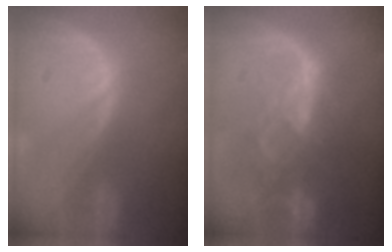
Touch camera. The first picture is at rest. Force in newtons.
{"total": 8.6, "press": 7.5, "slide": 4.3}